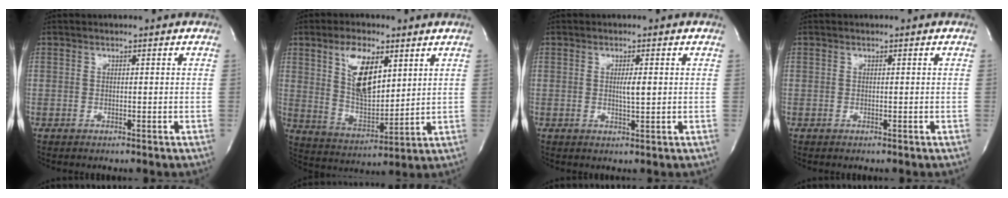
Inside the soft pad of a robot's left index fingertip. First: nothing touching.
{"total": 10.6, "force": [4.6, 4.5, 8.5], "torque": [-0.166, -0.002, 0.093]}
{"total": 2.4, "force": [0.0, 0.3, 2.4], "torque": [-0.044, -0.006, 0.000]}
{"total": 0.0}